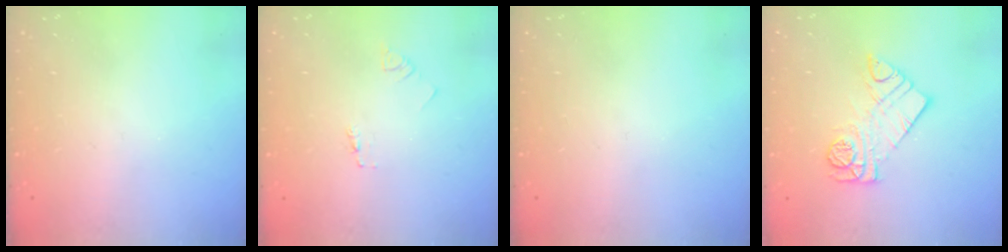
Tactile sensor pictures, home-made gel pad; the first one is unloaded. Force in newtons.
{"total": 1.8, "press": 1.8, "slide": 0.2}
{"total": 0.0}
{"total": 10.7, "press": 10.7, "slide": 0.6}